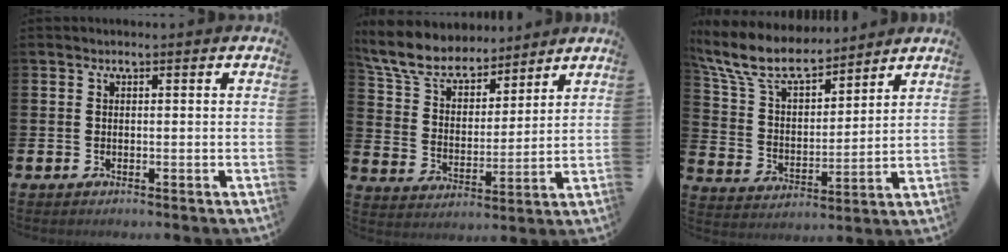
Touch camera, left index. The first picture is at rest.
{"total": 8.3, "force": [7.6, 2.6, 1.9], "torque": [-0.083, -0.049, 0.139]}
{"total": 9.6, "force": [8.3, 3.2, 3.7], "torque": [-0.115, -0.047, 0.151]}